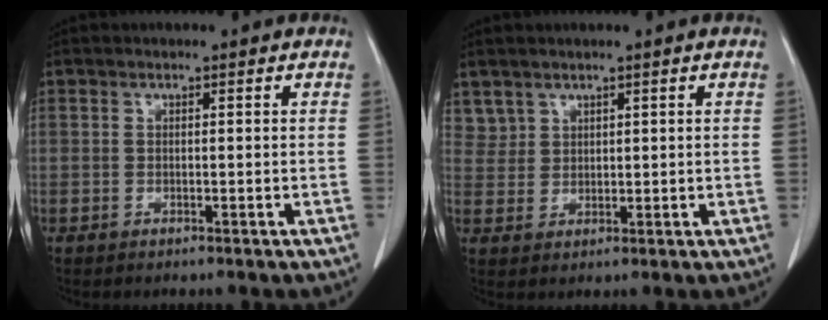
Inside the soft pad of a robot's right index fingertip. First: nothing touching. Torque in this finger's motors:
{"motor_torque": [-0.21, 0.28, 0.03, -0.01]}